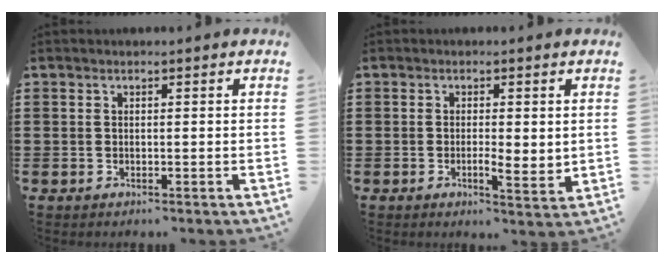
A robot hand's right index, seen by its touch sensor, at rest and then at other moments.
{"total": 2.8, "force": [-0.3, 0.7, 2.7], "torque": [-0.049, -0.001, -0.005]}